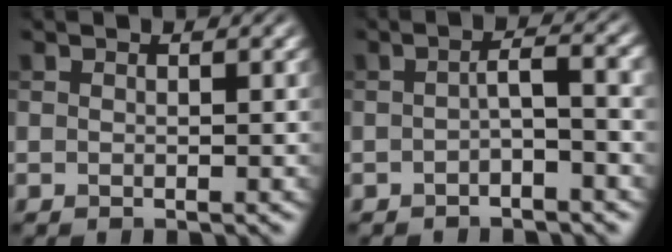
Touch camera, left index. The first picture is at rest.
{"total": 2.8, "force": [-0.5, 0.6, 2.7], "torque": [-0.043, 0.009, -0.013]}